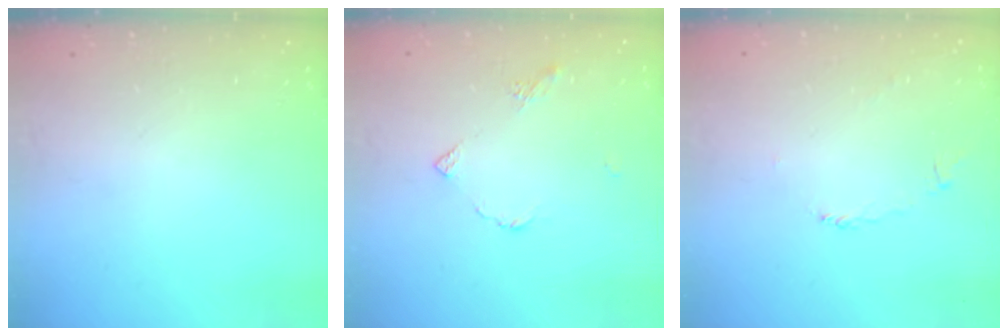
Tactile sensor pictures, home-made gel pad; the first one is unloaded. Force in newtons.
{"total": 4.9, "press": 4.9, "slide": 0.7}
{"total": 2.2, "press": 2.1, "slide": 0.4}